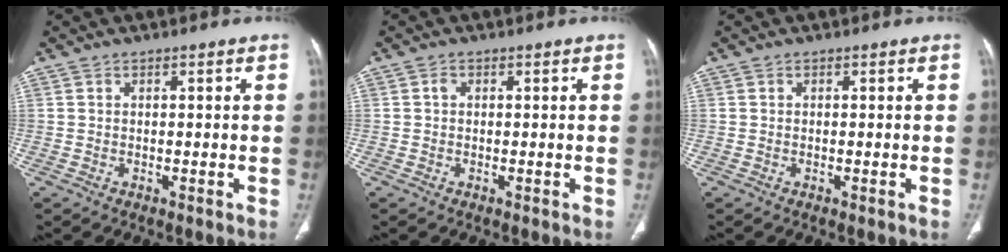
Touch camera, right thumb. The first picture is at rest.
{"total": 0.6, "force": [0.1, 0.5, 0.4], "torque": [-0.007, 0.002, -0.001]}
{"total": 0.0}